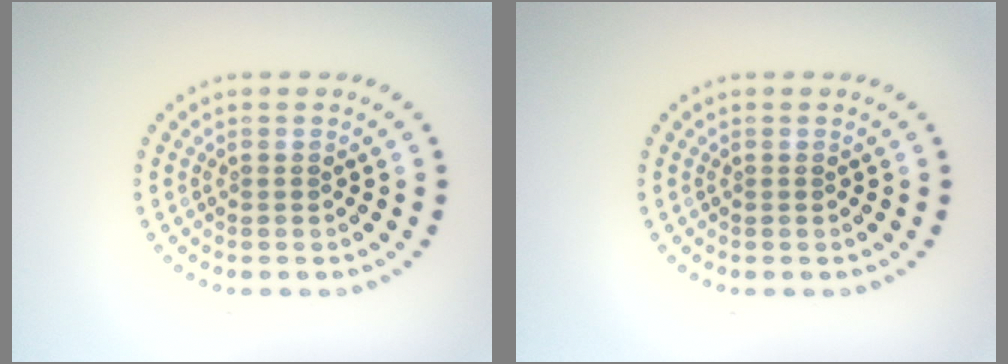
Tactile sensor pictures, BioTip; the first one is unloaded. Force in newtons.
{"total": 0.0}